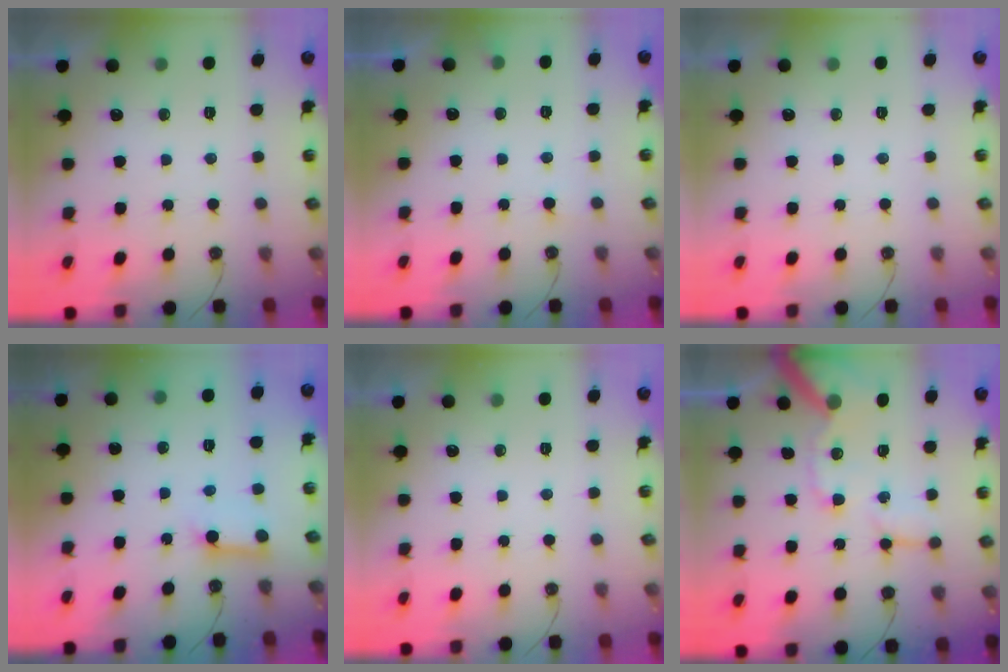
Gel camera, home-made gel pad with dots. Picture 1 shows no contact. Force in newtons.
{"total": 4.7, "press": 4.7, "slide": 0.4}
{"total": 0.0}
{"total": 6.0, "press": 5.9, "slide": 0.6}
{"total": 0.0}
{"total": 13.9, "press": 13.8, "slide": 2.0}